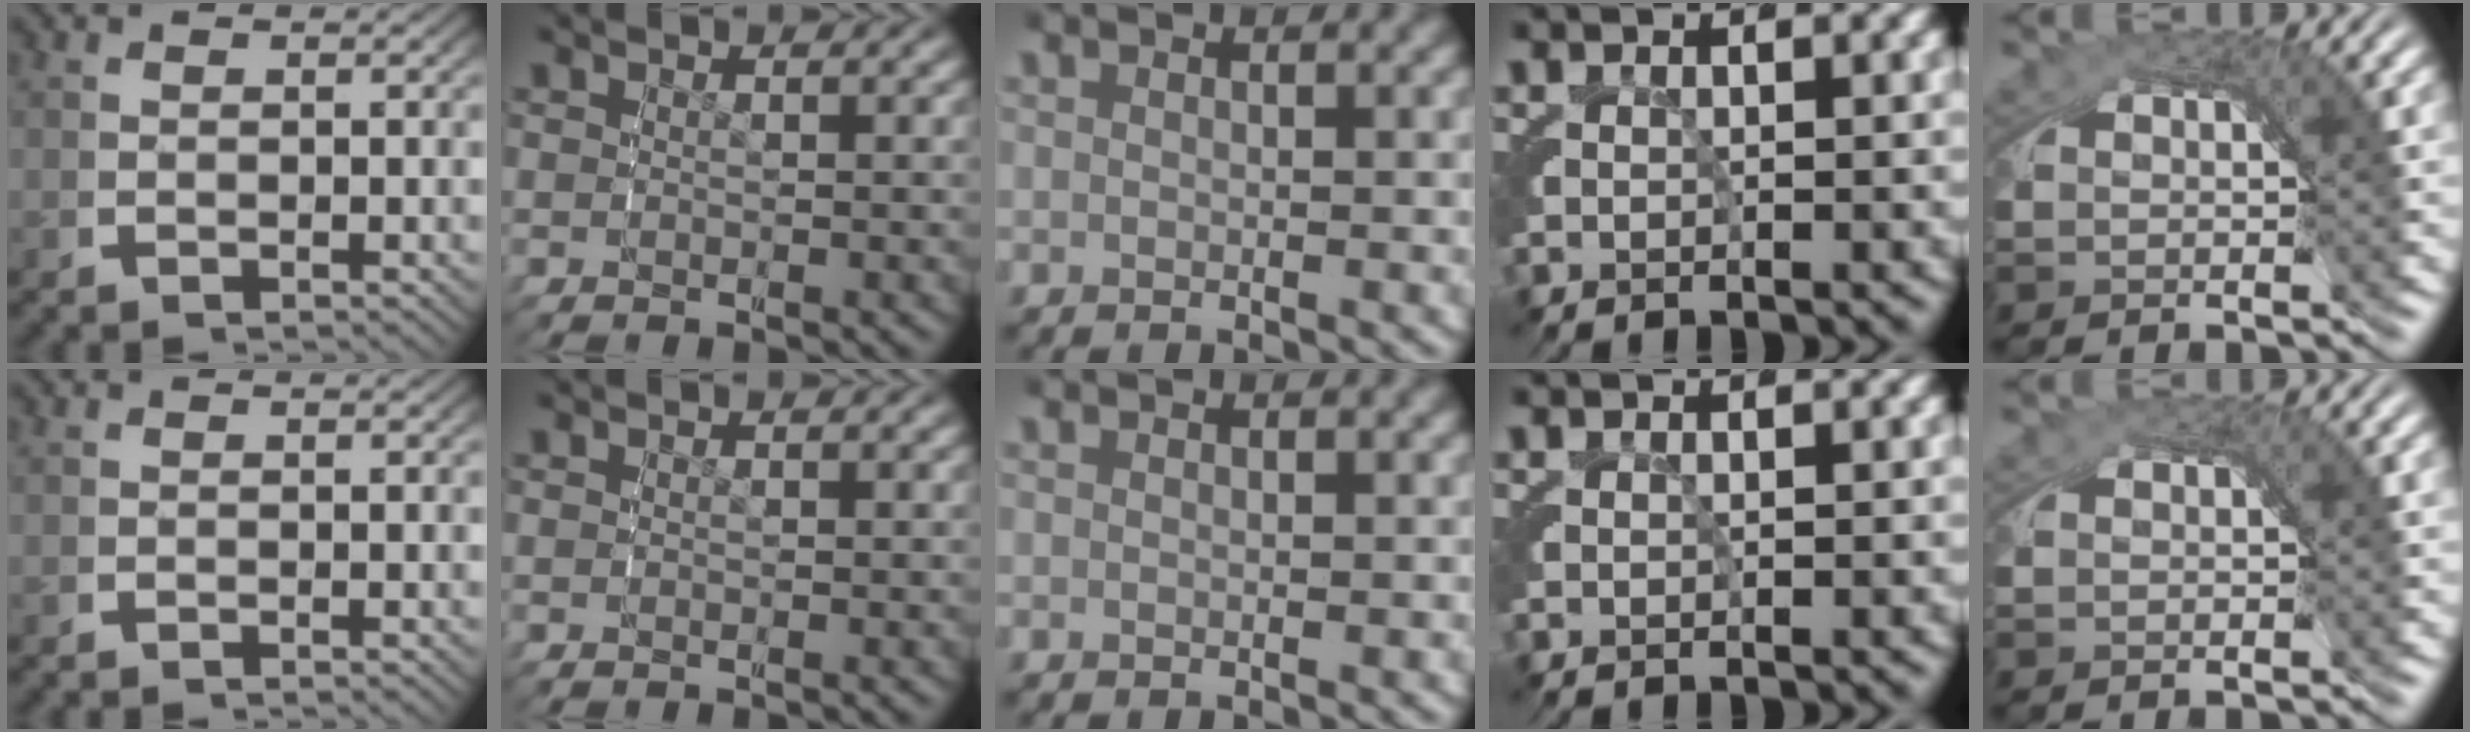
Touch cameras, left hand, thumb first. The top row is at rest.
{}